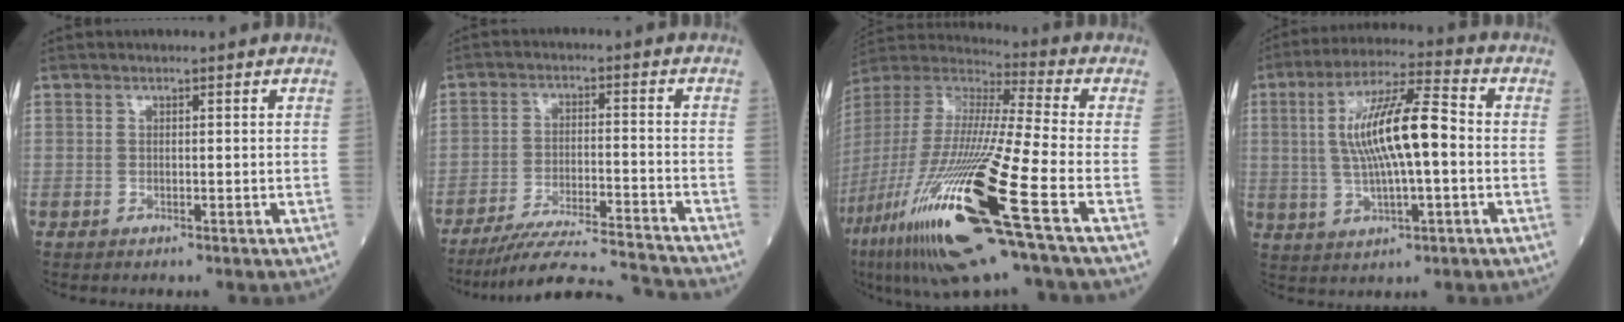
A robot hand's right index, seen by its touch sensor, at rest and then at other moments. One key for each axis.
{"total": 14.3, "fx": -13.7, "fy": -0.9, "fz": 3.8, "tx": -0.057, "ty": -0.001, "tz": -0.216}
{"total": 29.3, "fx": -13.0, "fy": 2.0, "fz": 26.2, "tx": -0.549, "ty": -0.078, "tz": -0.245}
{"total": 12.6, "fx": 0.4, "fy": 2.2, "fz": 12.3, "tx": -0.232, "ty": 0.019, "tz": 0.006}